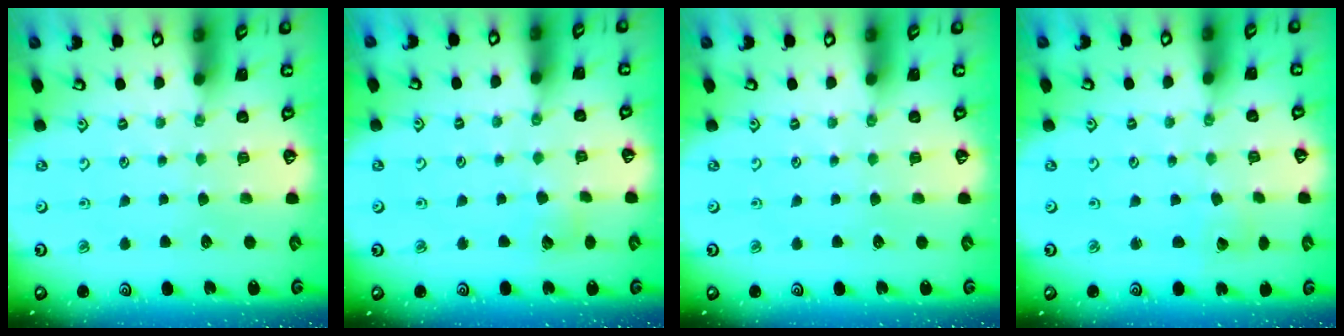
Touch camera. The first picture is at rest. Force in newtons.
{"total": 4.2, "press": 4.2, "slide": 0.2}
{"total": 0.0}
{"total": 1.6, "press": 1.6, "slide": 0.2}